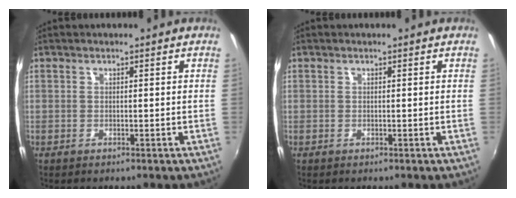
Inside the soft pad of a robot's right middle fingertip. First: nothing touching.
{"total": 0.0}